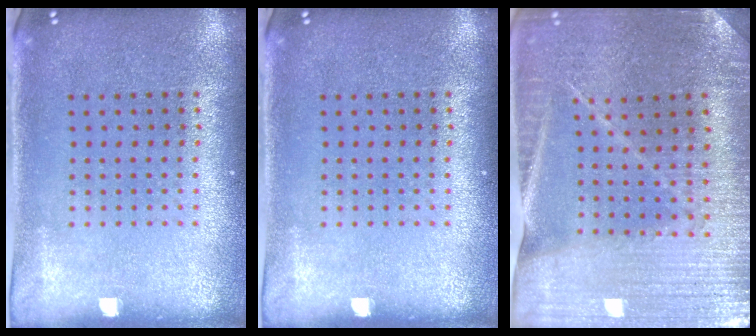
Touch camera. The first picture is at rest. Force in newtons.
{"total": 0.0}
{"total": 2.6, "press": 2.6, "slide": 0.4}